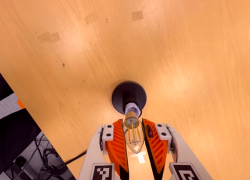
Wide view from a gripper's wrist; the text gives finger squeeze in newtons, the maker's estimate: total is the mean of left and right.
{"total": 11.9, "left": 12.2, "right": 11.7}